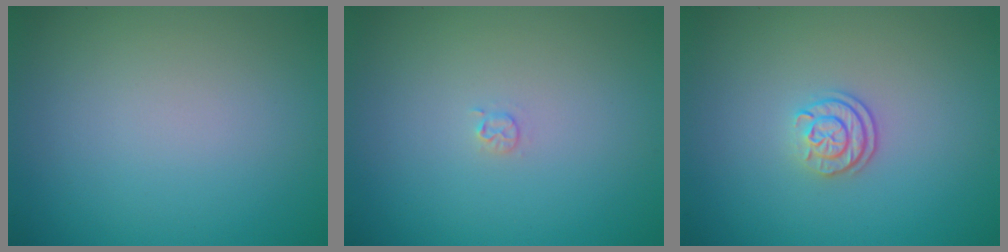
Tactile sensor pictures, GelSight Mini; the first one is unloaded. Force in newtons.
{"total": 0.7, "press": 0.7, "slide": 0.1}
{"total": 2.3, "press": 1.7, "slide": 1.5}